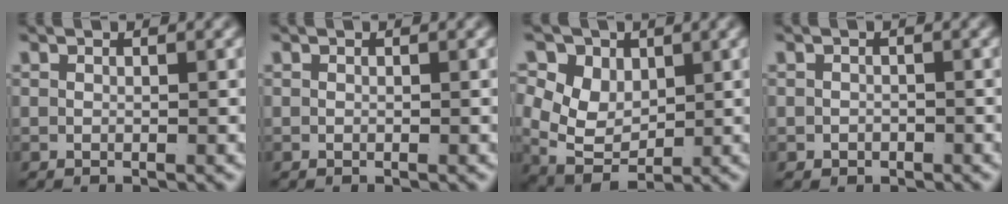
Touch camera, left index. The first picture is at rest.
{"total": 0.0}
{"total": 9.5, "force": [0.1, 8.0, 5.0], "torque": [-0.123, -0.036, 0.010]}
{"total": 1.1, "force": [-0.7, 0.8, 0.1], "torque": [-0.004, -0.014, -0.004]}